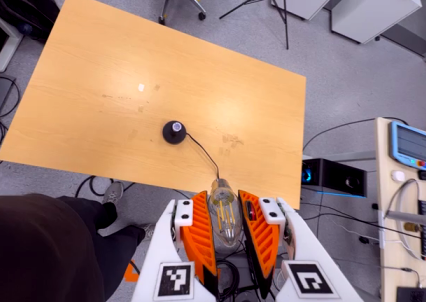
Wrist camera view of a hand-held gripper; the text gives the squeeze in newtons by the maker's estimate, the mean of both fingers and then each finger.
{"total": 10.0, "left": 9.7, "right": 10.3}